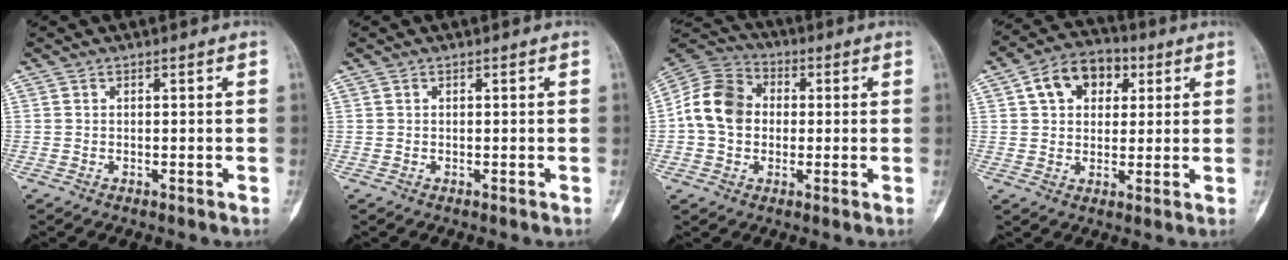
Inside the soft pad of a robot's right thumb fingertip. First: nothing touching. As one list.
[{"total": 0.0}, {"total": 11.9, "force": [0.2, 9.7, 6.9], "torque": [-0.113, 0.028, -0.008]}, {"total": 10.7, "force": [3.6, 7.7, 6.5], "torque": [-0.075, 0.007, 0.050]}]